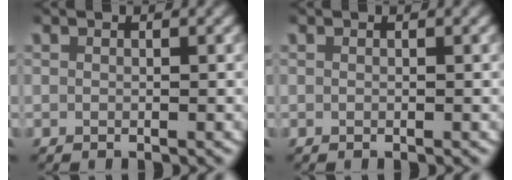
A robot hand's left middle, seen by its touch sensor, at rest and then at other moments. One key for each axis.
{"total": 0.0}